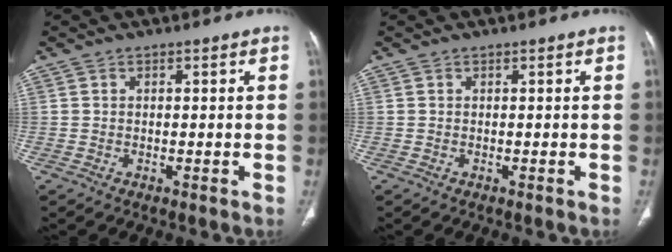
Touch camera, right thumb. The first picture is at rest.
{"total": 0.0}